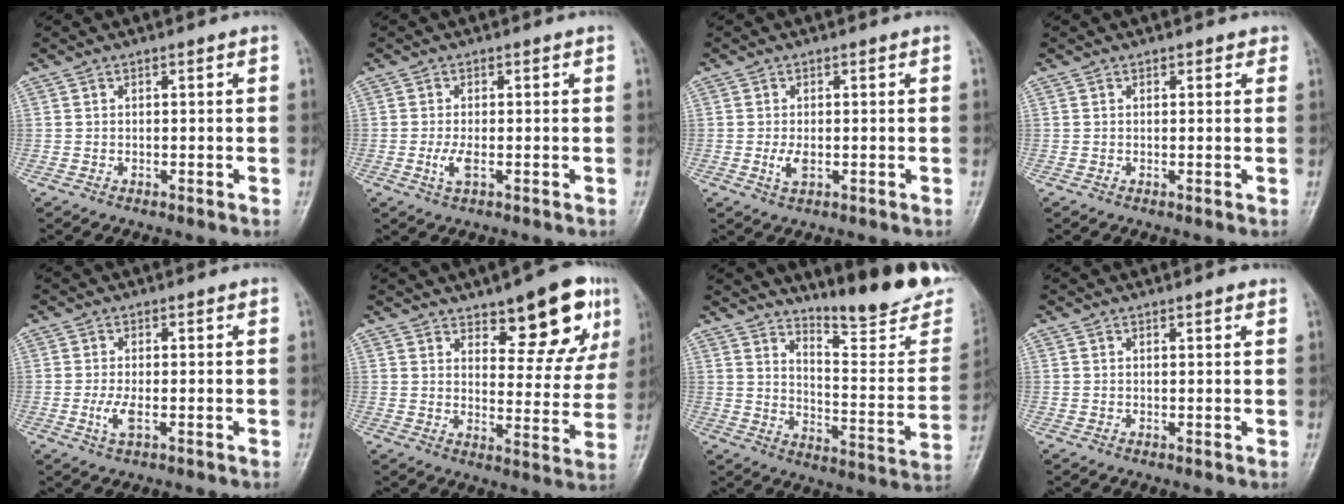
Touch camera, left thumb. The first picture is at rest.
{"total": 2.7, "force": [-0.4, 0.8, 2.5], "torque": [-0.061, -0.003, -0.006]}
{"total": 2.4, "force": [-0.2, 1.1, 2.1], "torque": [-0.048, -0.005, -0.002]}
{"total": 1.0, "force": [0.8, 0.7, 0.2], "torque": [0.010, -0.004, 0.004]}
{"total": 3.0, "force": [-0.5, 0.9, 2.8], "torque": [-0.067, -0.004, -0.008]}
{"total": 13.8, "force": [8.5, 5.1, 9.6], "torque": [-0.078, -0.047, 0.118]}
{"total": 18.5, "force": [15.9, 2.7, 9.1], "torque": [-0.104, -0.136, 0.226]}
{"total": 1.2, "force": [1.0, 0.3, 0.7], "torque": [-0.006, -0.002, 0.012]}